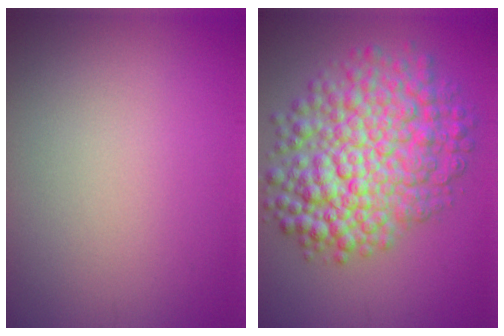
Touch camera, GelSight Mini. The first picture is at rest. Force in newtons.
{"total": 9.7, "press": 9.7, "slide": 0.3}